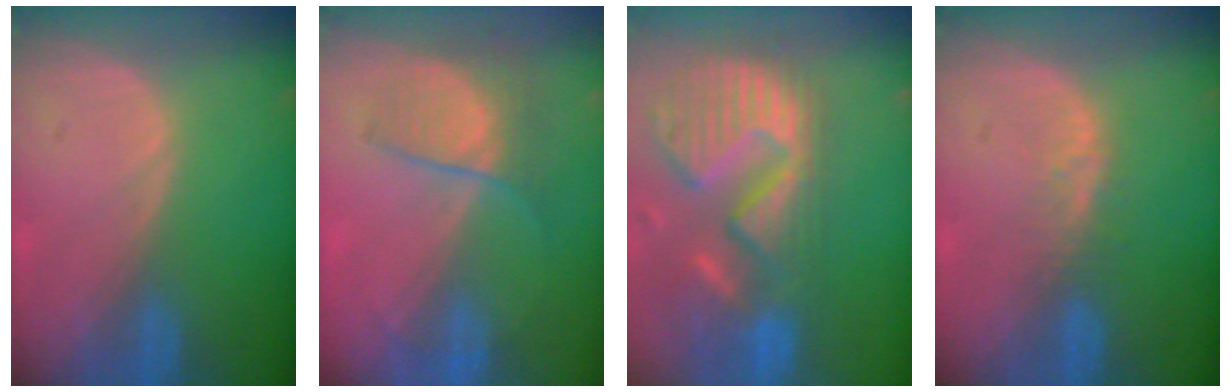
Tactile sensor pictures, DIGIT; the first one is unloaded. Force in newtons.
{"total": 6.8, "press": 6.0, "slide": 3.3}
{"total": 14.3, "press": 11.9, "slide": 7.9}
{"total": 2.5, "press": 2.4, "slide": 0.2}